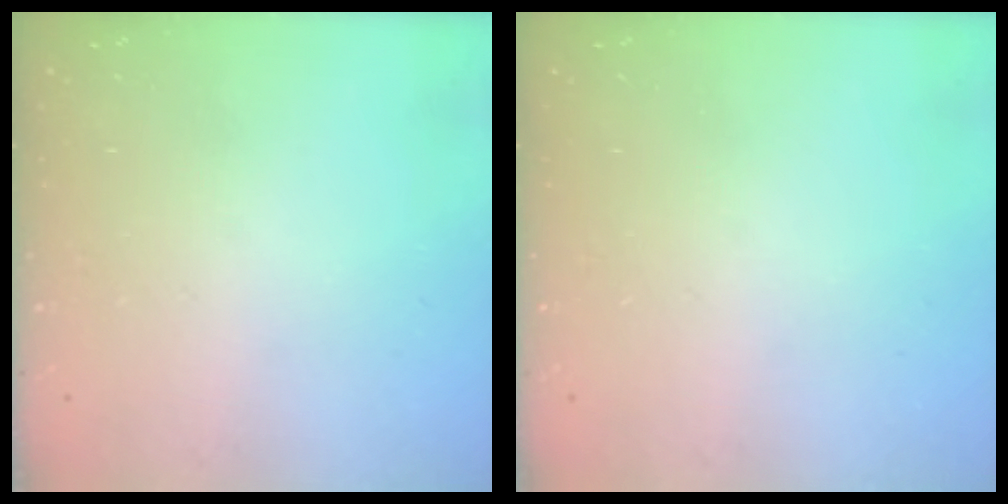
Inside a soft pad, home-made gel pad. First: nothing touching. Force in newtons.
{"total": 0.0}